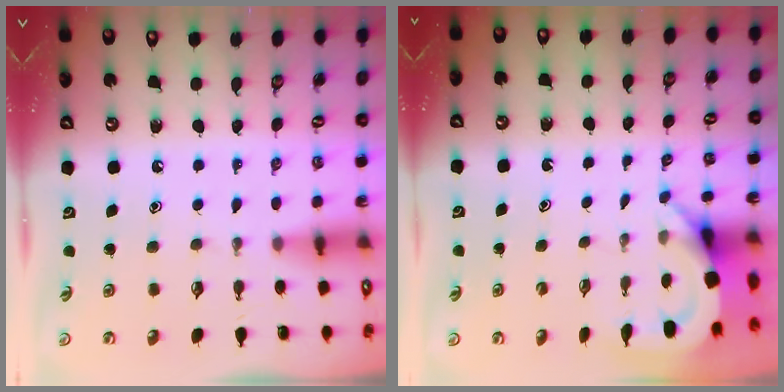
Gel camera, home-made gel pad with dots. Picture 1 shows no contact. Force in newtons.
{"total": 3.9, "press": 3.9, "slide": 0.3}